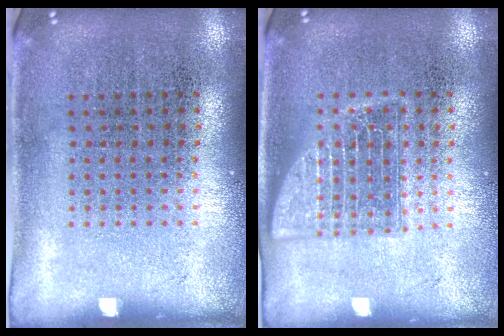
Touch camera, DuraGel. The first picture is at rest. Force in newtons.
{"total": 2.1, "press": 2.0, "slide": 0.3}